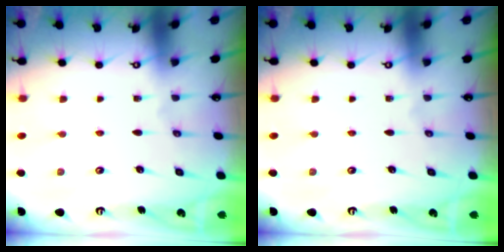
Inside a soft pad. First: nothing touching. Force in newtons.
{"total": 0.0}